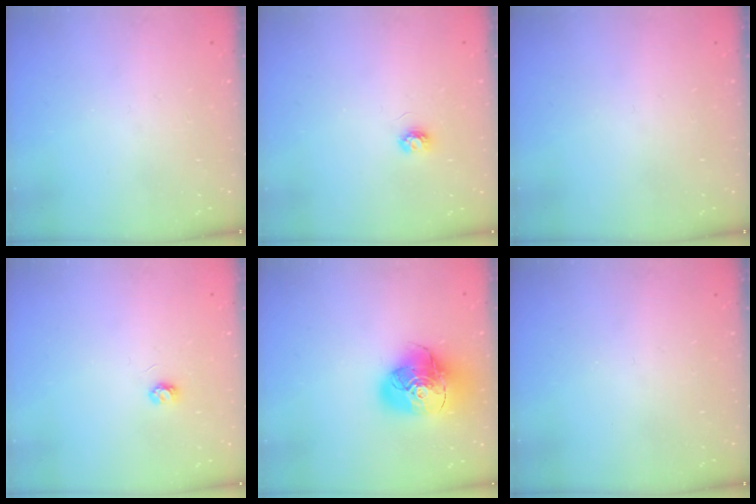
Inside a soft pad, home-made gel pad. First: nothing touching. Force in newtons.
{"total": 3.4, "press": 3.4, "slide": 0.4}
{"total": 0.0}
{"total": 3.2, "press": 3.2, "slide": 0.3}
{"total": 20.1, "press": 20.0, "slide": 2.6}
{"total": 0.0}